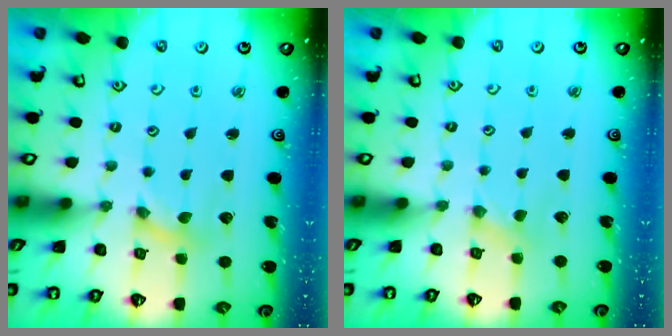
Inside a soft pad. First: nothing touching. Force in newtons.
{"total": 1.8, "press": 1.8, "slide": 0.2}